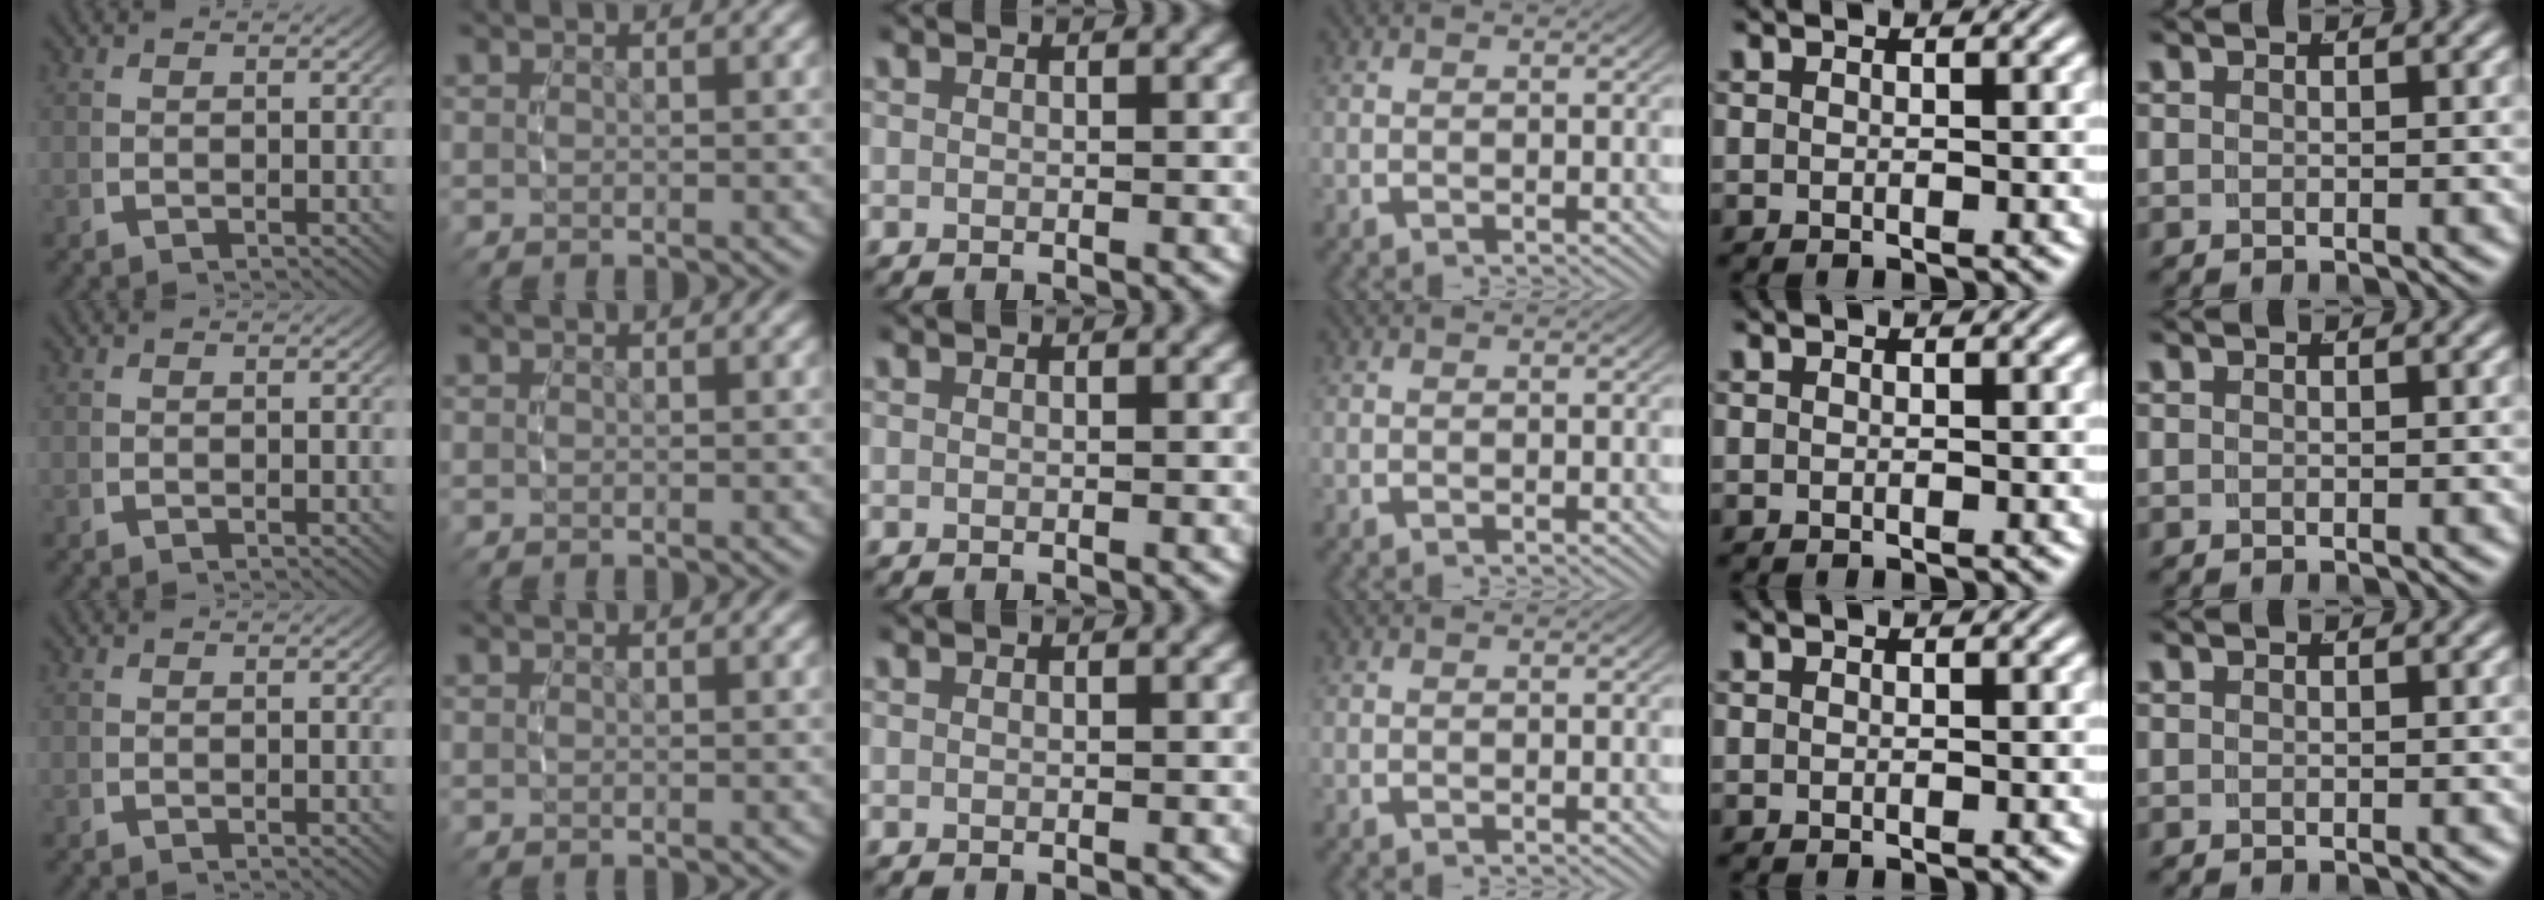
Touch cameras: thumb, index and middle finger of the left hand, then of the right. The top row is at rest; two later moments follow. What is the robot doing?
{"motion": "reach", "object": "sponge"}